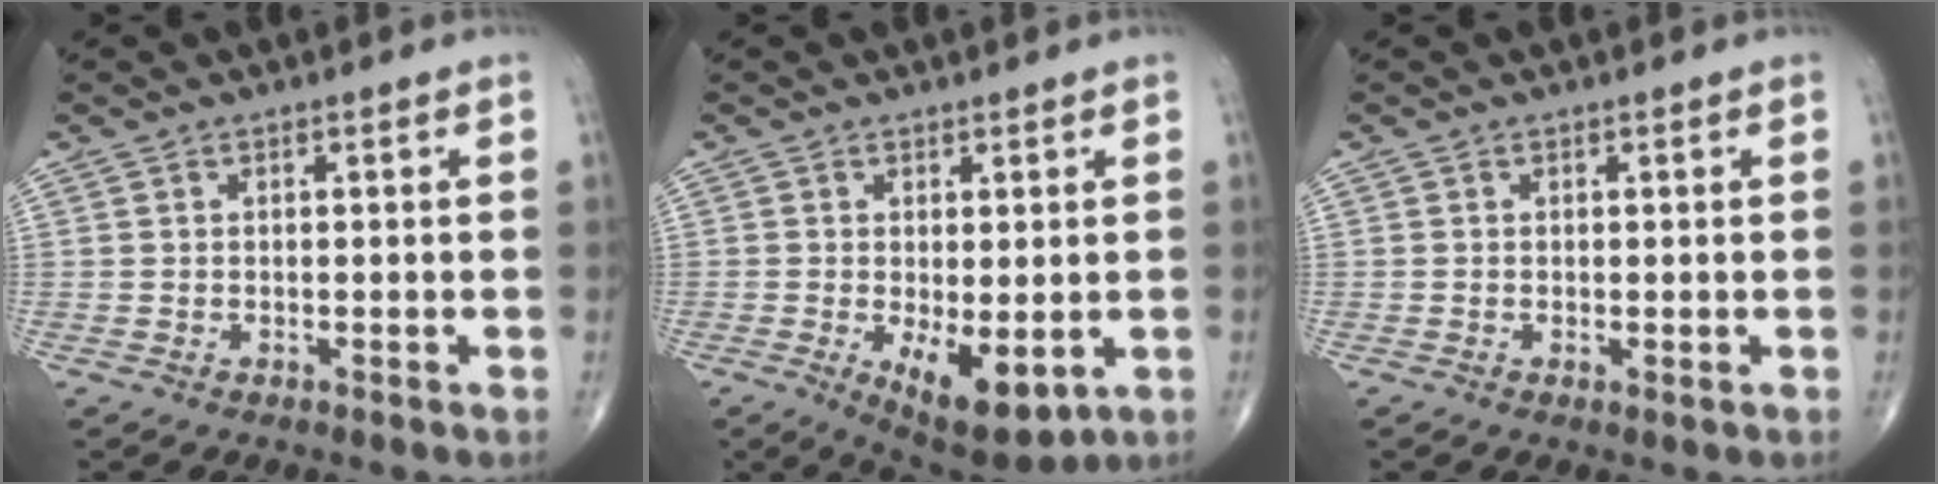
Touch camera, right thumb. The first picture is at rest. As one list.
[{"total": 9.8, "force": [-2.3, 4.3, 8.4], "torque": [-0.118, -0.021, -0.022]}, {"total": 0.6, "force": [-0.1, 0.3, 0.6], "torque": [-0.014, -0.004, -0.003]}]